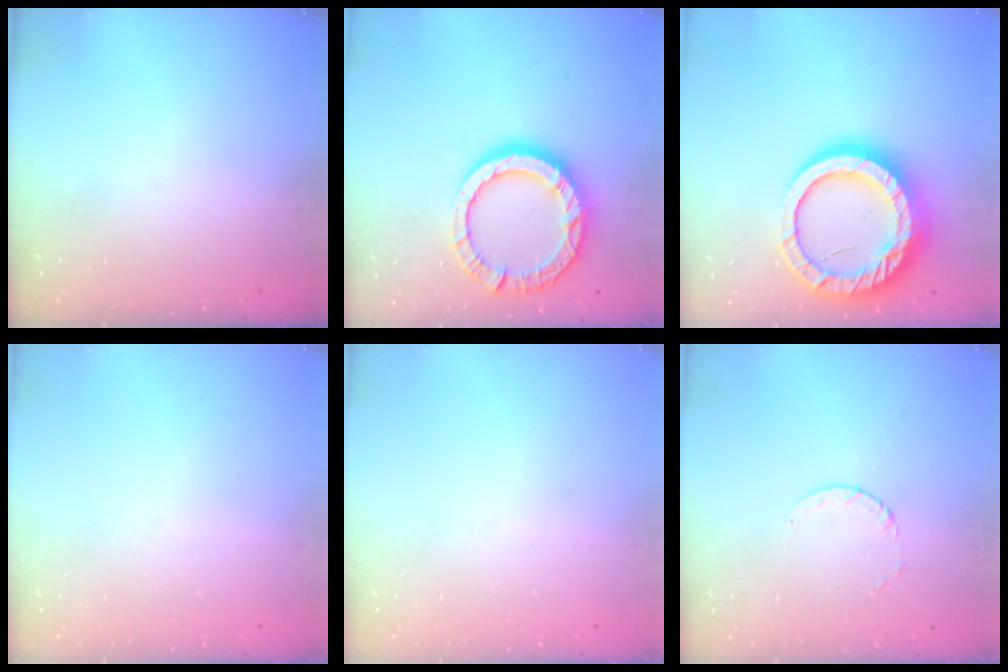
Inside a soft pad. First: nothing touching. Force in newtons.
{"total": 14.8, "press": 14.7, "slide": 1.6}
{"total": 22.6, "press": 22.5, "slide": 2.2}
{"total": 0.0}
{"total": 0.0}
{"total": 2.4, "press": 2.4, "slide": 0.3}